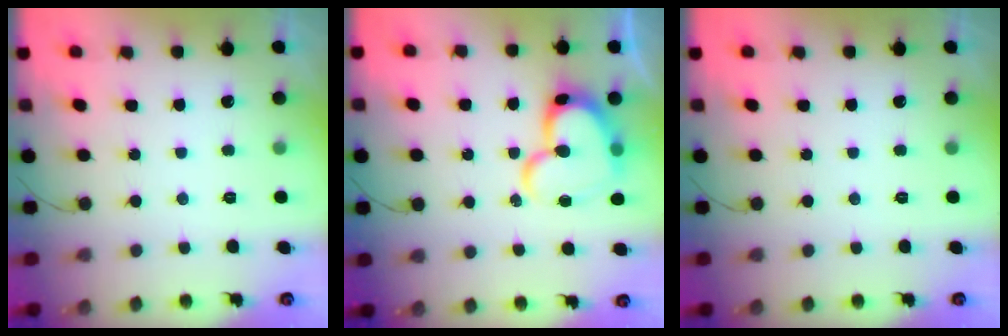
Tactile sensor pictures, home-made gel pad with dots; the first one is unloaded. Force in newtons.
{"total": 17.1, "press": 17.0, "slide": 1.7}
{"total": 0.0}